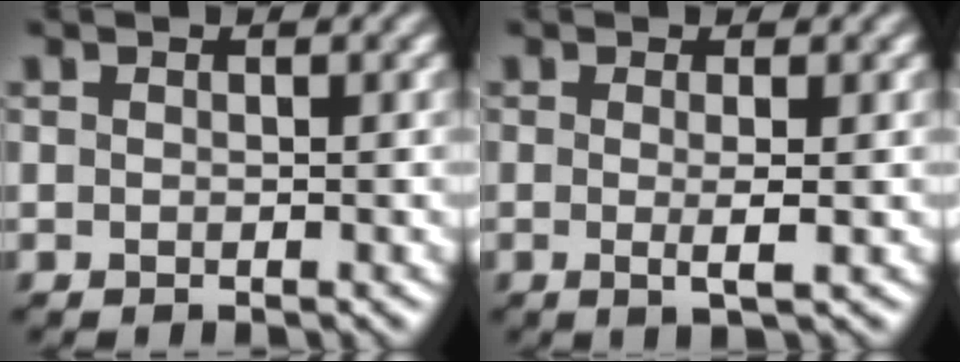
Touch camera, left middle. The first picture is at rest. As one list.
[{"total": 1.7, "force": [-0.5, -0.4, 1.6], "torque": [-0.034, -0.003, -0.009]}]